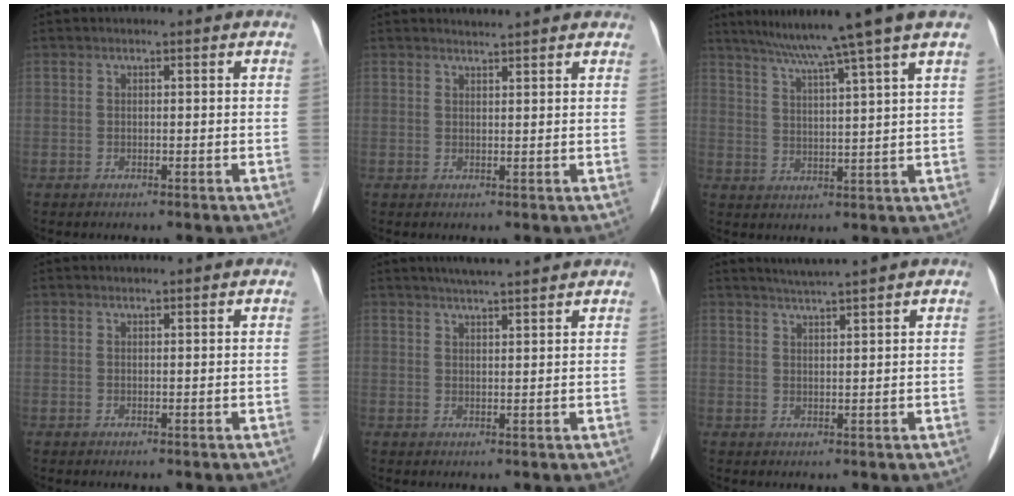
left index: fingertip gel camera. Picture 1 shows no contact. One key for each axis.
{"total": 3.7, "fx": 3.6, "fy": 0.5, "fz": 0.8, "tx": -0.017, "ty": 0.016, "tz": 0.042}
{"total": 11.1, "fx": 8.6, "fy": -2.4, "fz": 6.6, "tx": -0.107, "ty": 0.005, "tz": 0.126}
{"total": 1.0, "fx": 1.0, "fy": 0.1, "fz": 0.3, "tx": -0.009, "ty": 0.009, "tz": 0.018}
{"total": 6.7, "fx": 6.0, "fy": 0.4, "fz": 3.1, "tx": -0.051, "ty": 0.024, "tz": 0.090}
{"total": 4.2, "fx": 3.8, "fy": -0.9, "fz": 1.7, "tx": -0.030, "ty": 0.012, "tz": 0.065}